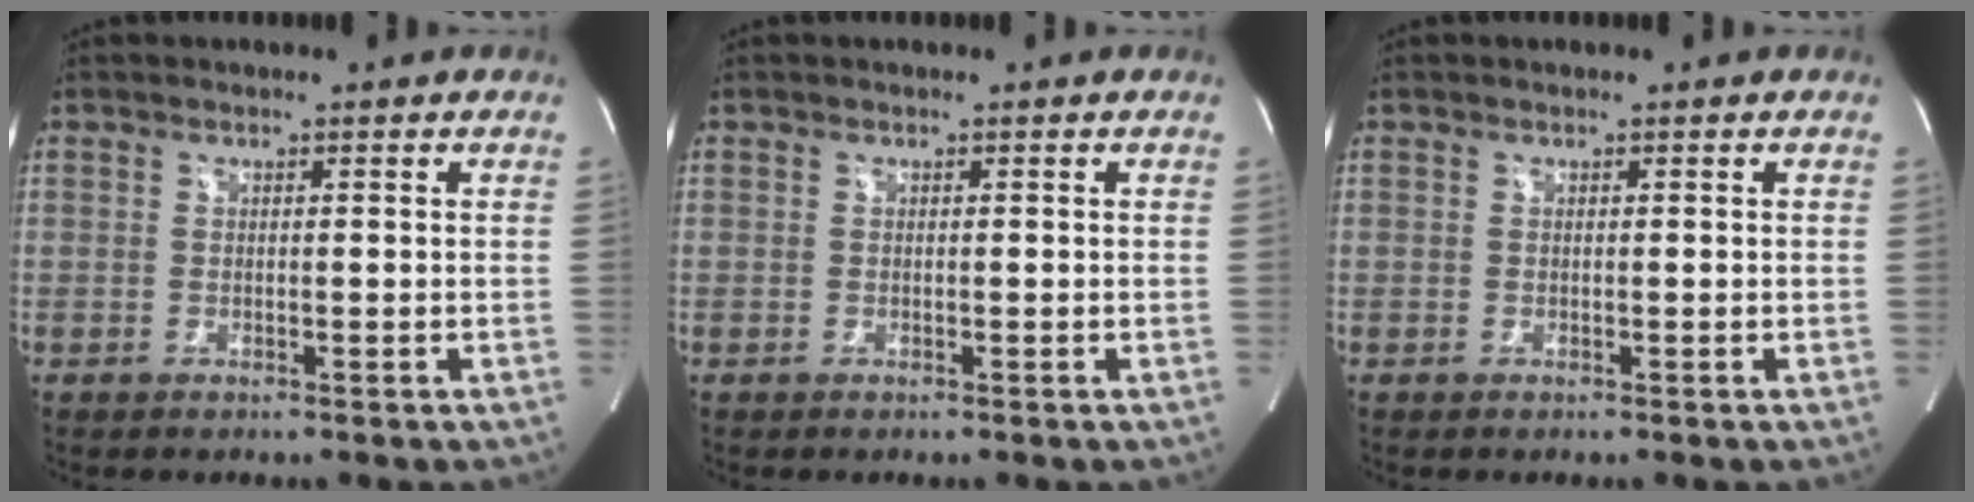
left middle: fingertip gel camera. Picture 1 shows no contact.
{"total": 0.0}
{"total": 0.0}